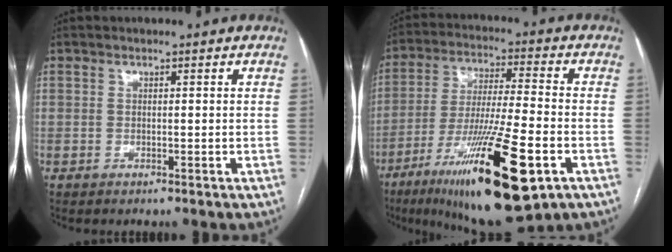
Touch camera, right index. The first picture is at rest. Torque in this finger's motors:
{"motor_torque": [2.14, 0.00, 0.66, 0.21]}